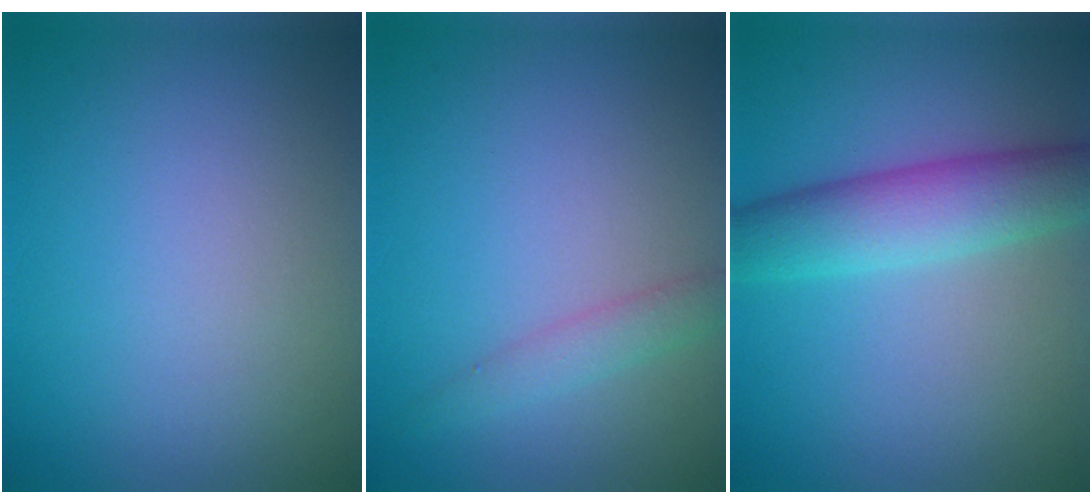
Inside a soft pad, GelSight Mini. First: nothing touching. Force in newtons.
{"total": 1.7, "press": 1.7, "slide": 0.1}
{"total": 6.1, "press": 6.1, "slide": 0.1}